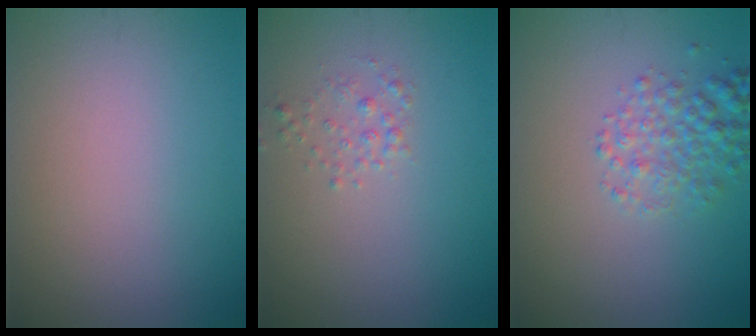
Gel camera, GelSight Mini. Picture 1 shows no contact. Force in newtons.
{"total": 1.1, "press": 1.1, "slide": 0.1}
{"total": 2.9, "press": 2.9, "slide": 0.2}